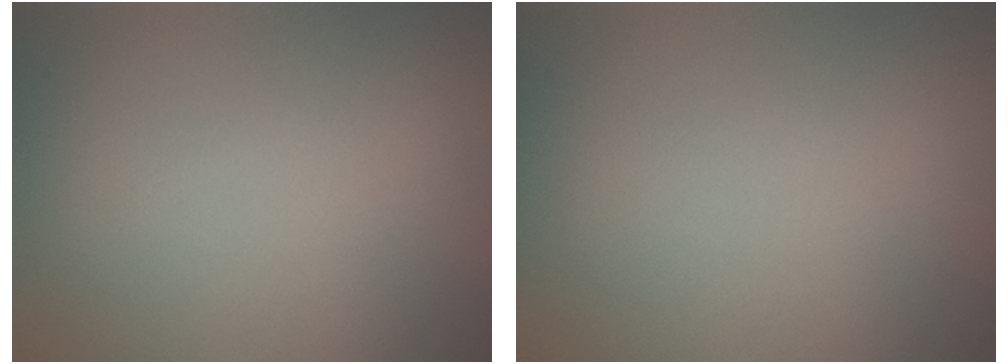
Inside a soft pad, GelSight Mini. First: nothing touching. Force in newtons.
{"total": 0.0}